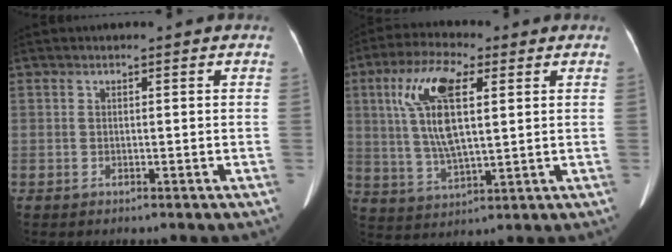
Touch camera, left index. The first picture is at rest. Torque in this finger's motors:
{"motor_torque": [2.00, -0.14, 1.05, 0.10]}